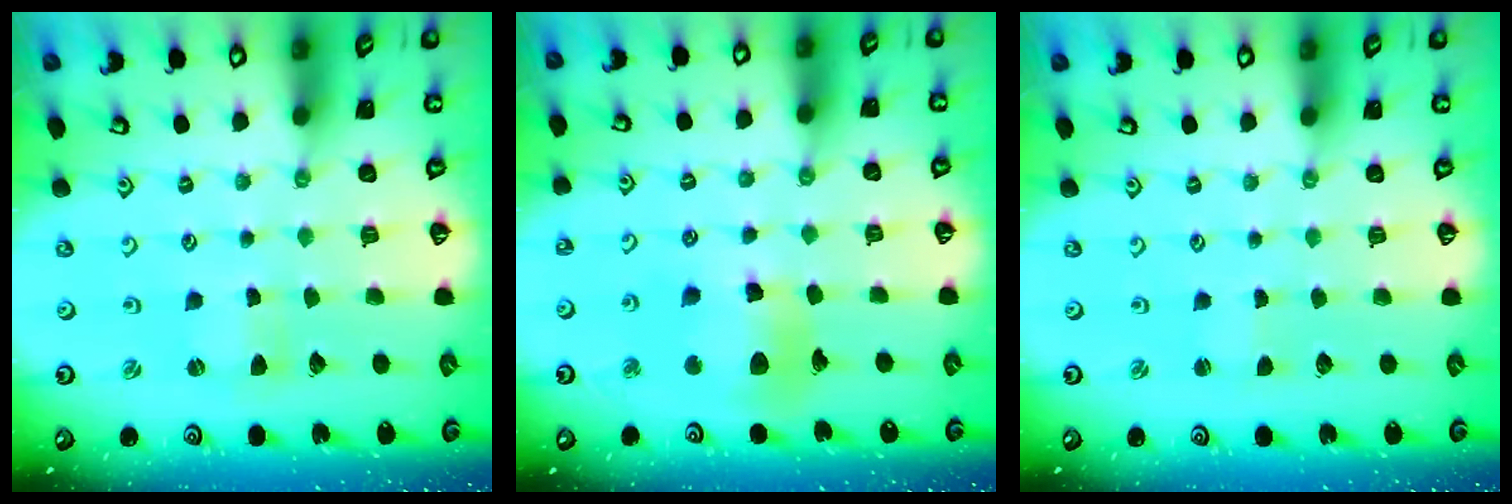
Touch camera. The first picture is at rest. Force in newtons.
{"total": 11.8, "press": 11.7, "slide": 1.6}
{"total": 0.0}